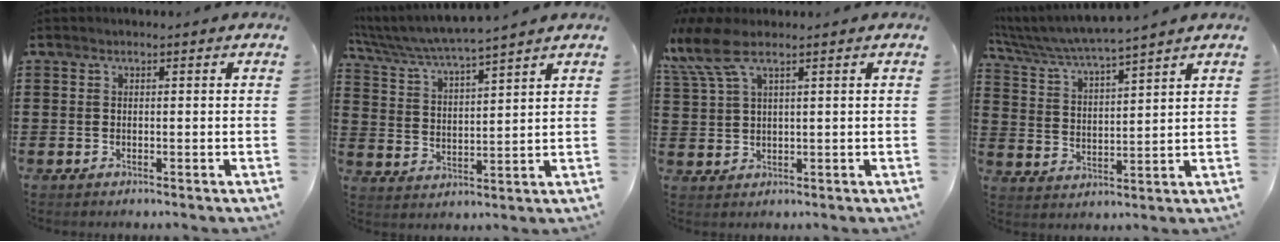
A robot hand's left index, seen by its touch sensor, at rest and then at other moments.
{"total": 4.6, "force": [4.3, -0.5, 1.4], "torque": [-0.048, -0.032, 0.070]}
{"total": 6.1, "force": [3.4, 1.9, 4.7], "torque": [-0.122, -0.006, 0.057]}
{"total": 4.6, "force": [4.3, -0.7, 1.5], "torque": [-0.051, -0.032, 0.068]}